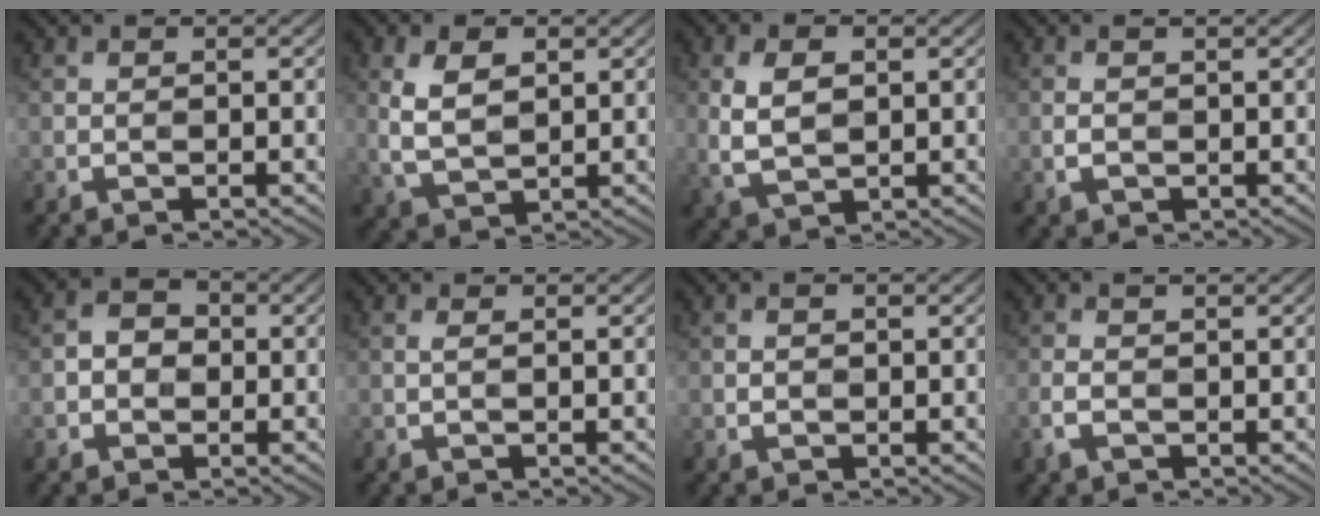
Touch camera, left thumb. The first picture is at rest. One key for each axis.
{"total": 5.9, "fx": 1.5, "fy": 3.5, "fz": 4.5, "tx": -0.104, "ty": -0.001, "tz": 0.032}
{"total": 5.6, "fx": 0.9, "fy": 3.4, "fz": 4.4, "tx": -0.102, "ty": -0.002, "tz": 0.020}
{"total": 1.7, "fx": 0.1, "fy": 0.8, "fz": 1.5, "tx": -0.038, "ty": 0.002, "tz": 0.003}
{"total": 3.2, "fx": -0.6, "fy": 2.7, "fz": 1.5, "tx": -0.023, "ty": 0.000, "tz": -0.019}
{"total": 0.7, "fx": 0.2, "fy": 0.1, "fz": 0.6, "tx": -0.017, "ty": 0.002, "tz": 0.003}
{"total": 1.2, "fx": 0.0, "fy": 0.7, "fz": 1.0, "tx": -0.019, "ty": 0.001, "tz": 0.001}
{"total": 2.2, "fx": -0.4, "fy": 1.0, "fz": 1.9, "tx": -0.055, "ty": -0.003, "tz": -0.009}